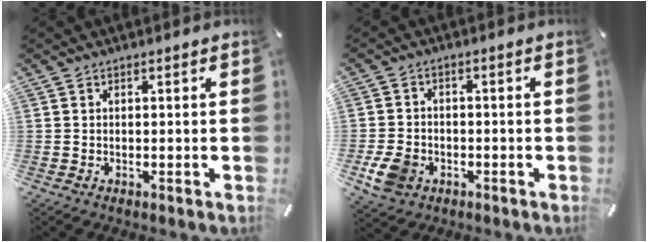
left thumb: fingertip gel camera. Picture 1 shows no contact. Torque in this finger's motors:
{"motor_torque": [0.25, 0.36, 0.05, 0.05, 0.12]}